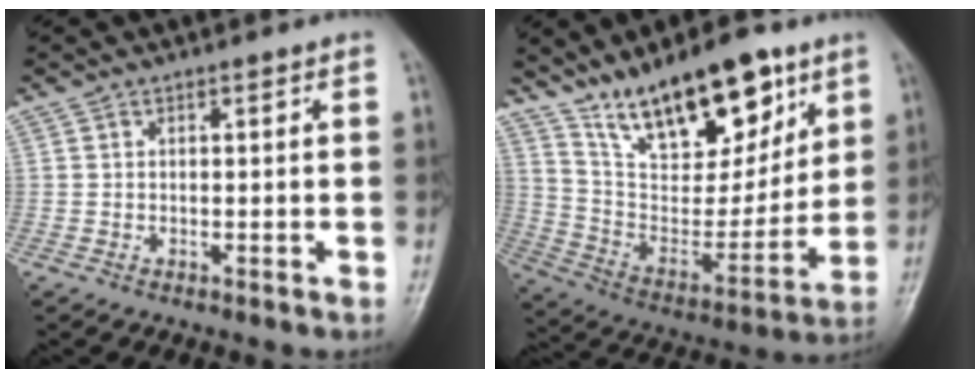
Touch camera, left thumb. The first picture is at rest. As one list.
[{"total": 21.7, "force": [14.1, 8.8, 13.9], "torque": [-0.180, -0.062, 0.254]}]